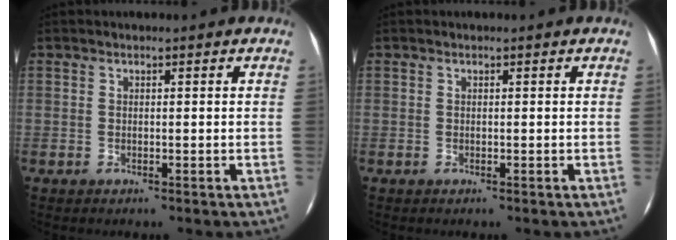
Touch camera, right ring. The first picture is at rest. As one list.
[{"total": 0.0}]